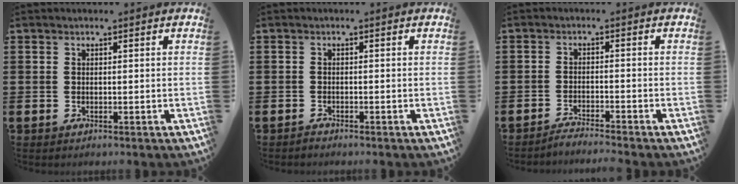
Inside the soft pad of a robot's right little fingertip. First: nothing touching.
{"total": 0.6, "force": [-0.6, 0.0, 0.1], "torque": [-0.003, -0.003, -0.011]}
{"total": 1.3, "force": [-1.2, -0.2, 0.4], "torque": [-0.006, -0.002, -0.023]}